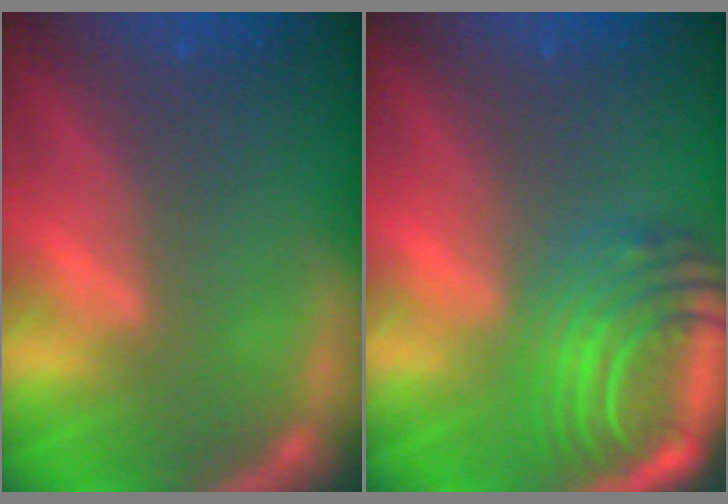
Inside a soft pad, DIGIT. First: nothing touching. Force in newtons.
{"total": 9.0}